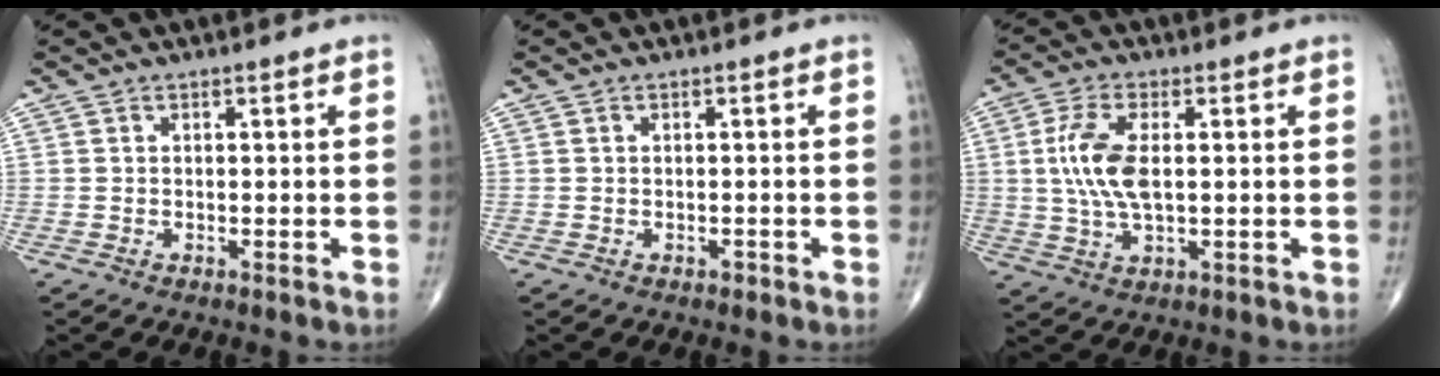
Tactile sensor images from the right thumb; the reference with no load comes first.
{"total": 0.7, "force": [-0.3, 0.5, 0.3], "torque": [-0.005, 0.000, -0.004]}
{"total": 9.5, "force": [0.9, 4.4, 8.4], "torque": [-0.185, 0.000, 0.020]}